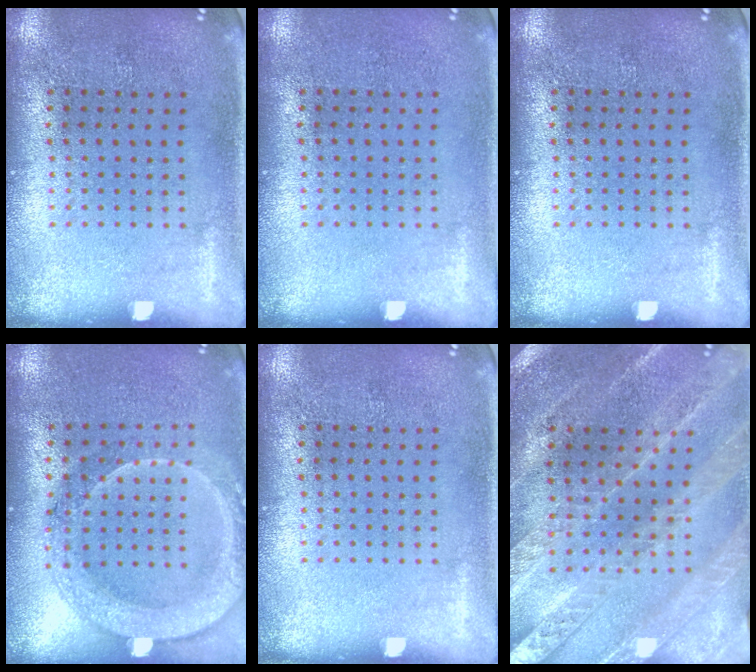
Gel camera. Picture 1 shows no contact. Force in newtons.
{"total": 0.0}
{"total": 0.0}
{"total": 2.1, "press": 2.0, "slide": 0.7}
{"total": 0.0}
{"total": 2.4, "press": 2.4, "slide": 0.4}